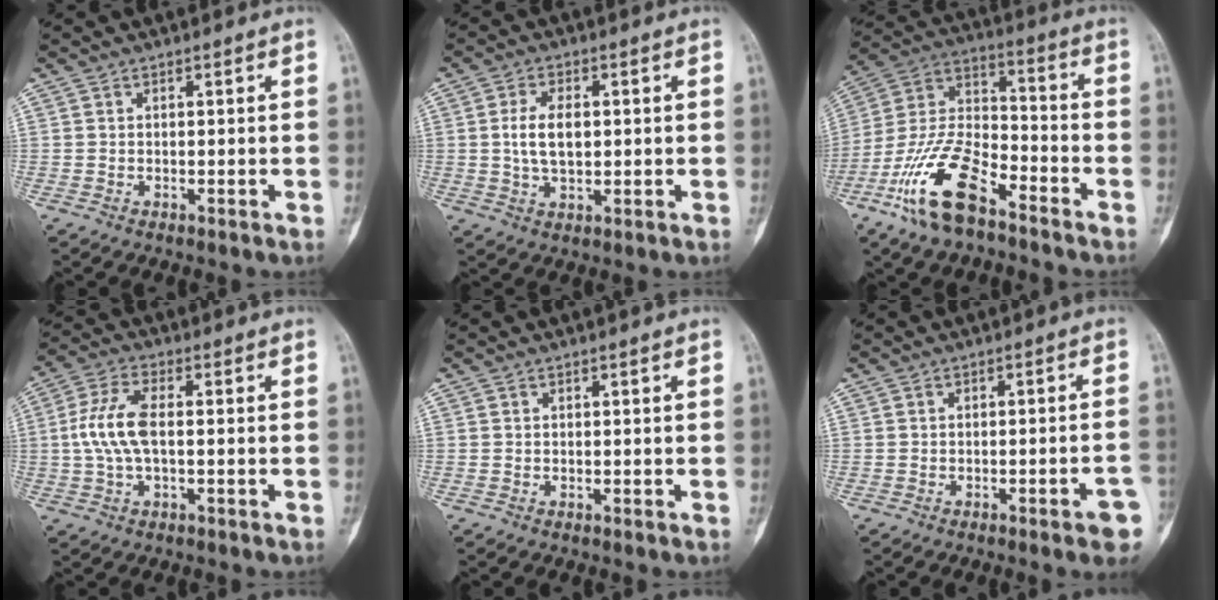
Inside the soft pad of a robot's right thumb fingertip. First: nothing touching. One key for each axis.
{"total": 6.8, "fx": 0.7, "fy": 3.7, "fz": 5.7, "tx": -0.105, "ty": 0.000, "tz": 0.013}
{"total": 17.0, "fx": -10.2, "fy": 7.0, "fz": 11.7, "tx": -0.231, "ty": 0.061, "tz": -0.198}
{"total": 8.6, "fx": 0.1, "fy": 3.8, "fz": 7.7, "tx": -0.180, "ty": 0.018, "tz": 0.002}
{"total": 0.0}
{"total": 5.3, "fx": -2.7, "fy": 0.6, "fz": 4.5, "tx": -0.055, "ty": 0.018, "tz": -0.031}